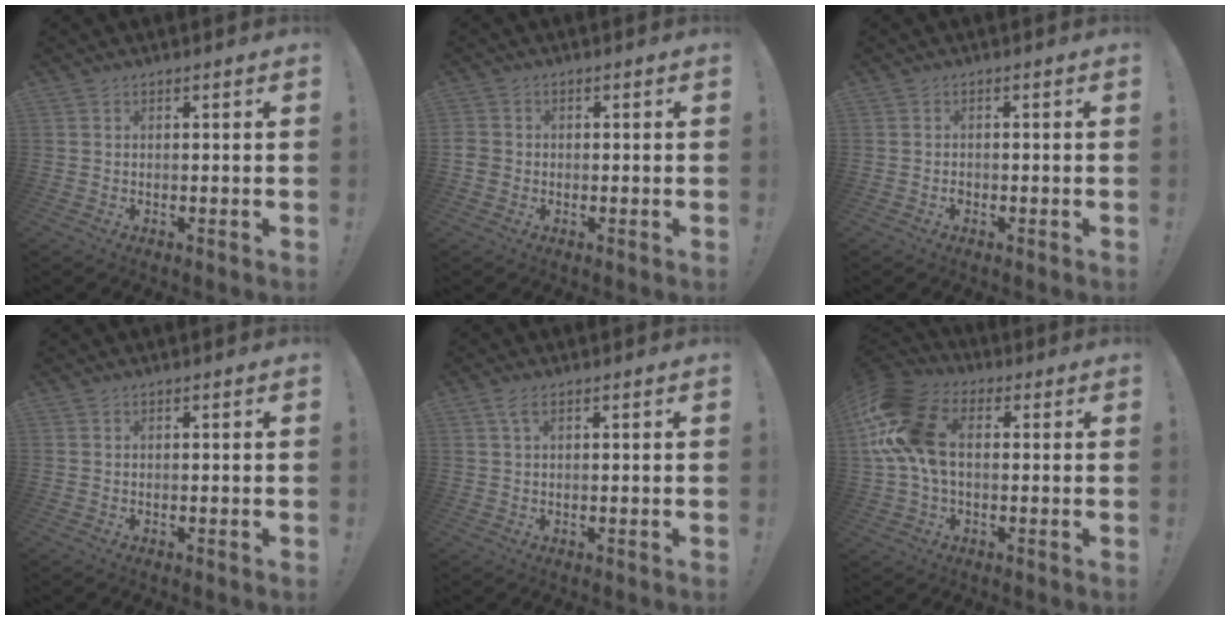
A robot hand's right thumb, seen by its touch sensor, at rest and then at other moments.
{"total": 2.8, "force": [-1.0, 2.4, 1.0], "torque": [-0.026, 0.007, -0.017]}
{"total": 0.9, "force": [-0.7, 0.5, 0.3], "torque": [0.002, -0.005, -0.014]}
{"total": 0.0}
{"total": 2.6, "force": [1.1, 1.0, 2.1], "torque": [-0.036, -0.001, 0.018]}
{"total": 16.9, "force": [2.9, 10.5, 12.9], "torque": [-0.263, 0.010, 0.056]}